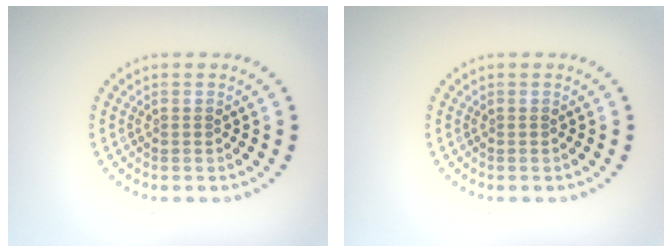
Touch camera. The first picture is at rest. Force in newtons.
{"total": 0.0}